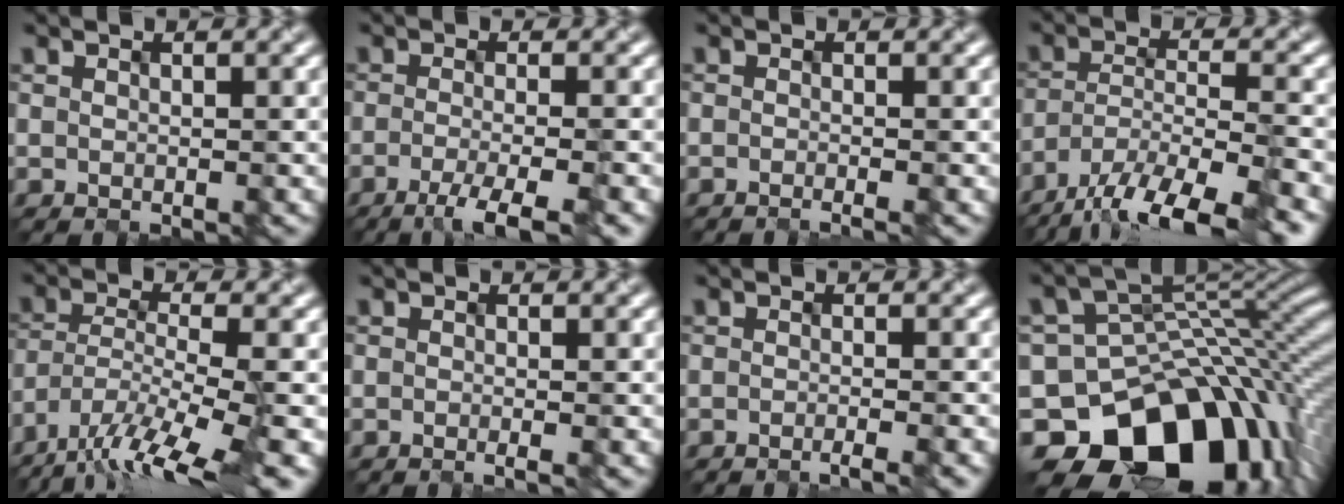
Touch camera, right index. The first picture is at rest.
{"total": 4.4, "force": [-2.7, 0.8, 3.4], "torque": [-0.053, -0.005, -0.048]}
{"total": 1.5, "force": [-0.6, 0.6, 1.2], "torque": [-0.004, -0.002, -0.013]}
{"total": 12.4, "force": [-9.9, 3.6, 6.5], "torque": [-0.121, -0.024, -0.149]}
{"total": 10.4, "force": [-7.6, 2.7, 6.6], "torque": [-0.133, -0.013, -0.132]}
{"total": 1.2, "force": [-0.5, 0.4, 1.0], "torque": [-0.009, -0.004, -0.010]}
{"total": 1.7, "force": [-1.1, 0.4, 1.3], "torque": [-0.010, -0.005, -0.022]}
{"total": 15.7, "force": [-8.1, 10.6, 8.2], "torque": [-0.132, -0.013, -0.127]}